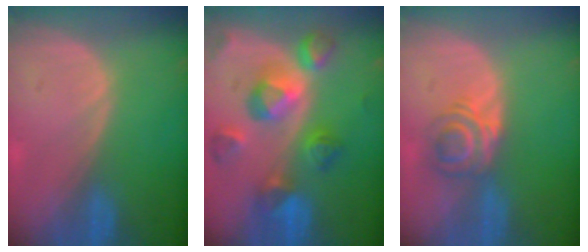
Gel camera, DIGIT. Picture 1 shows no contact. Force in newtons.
{"total": 10.4, "press": 9.3, "slide": 4.6}
{"total": 5.9, "press": 4.8, "slide": 3.3}